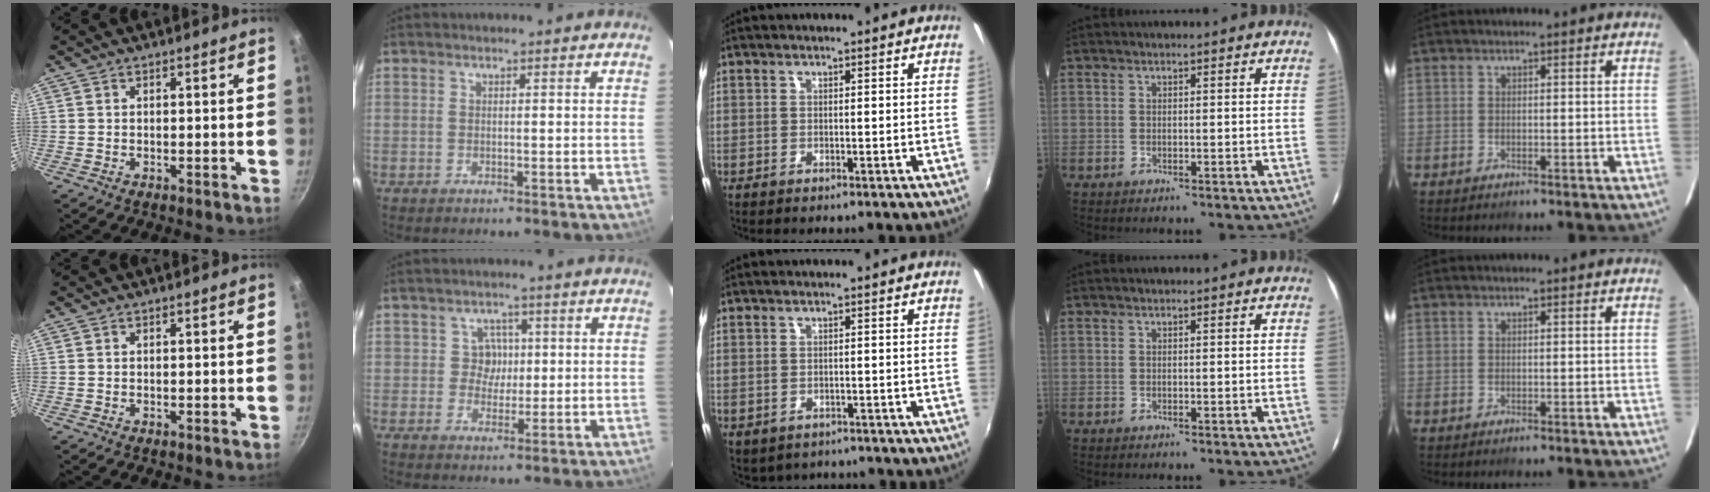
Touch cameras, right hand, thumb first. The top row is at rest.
{"index": {"total": 3.2, "force": [0.3, 3.2, 0.4], "torque": [-0.001, 0.012, 0.002]}, "middle": {"total": 2.8, "force": [-1.7, 1.9, 1.0], "torque": [-0.025, -0.011, -0.018]}}